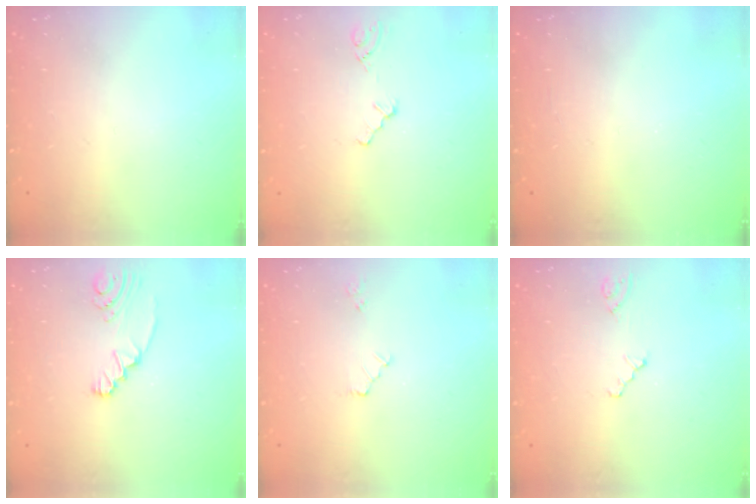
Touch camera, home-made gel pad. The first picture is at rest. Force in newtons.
{"total": 1.2, "press": 1.1, "slide": 0.3}
{"total": 0.0}
{"total": 2.9, "press": 2.7, "slide": 1.2}
{"total": 3.4, "press": 3.4, "slide": 0.4}
{"total": 1.3, "press": 1.3, "slide": 0.4}